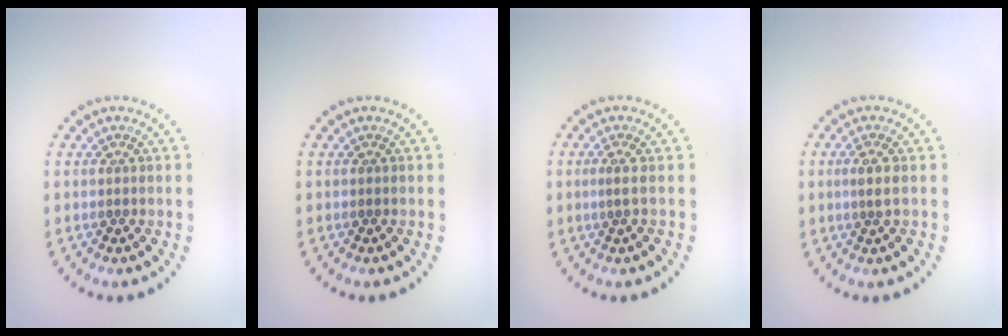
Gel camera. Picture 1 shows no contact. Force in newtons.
{"total": 0.0}
{"total": 0.8, "press": 0.3, "slide": 0.8}
{"total": 1.5, "press": 1.2, "slide": 1.0}